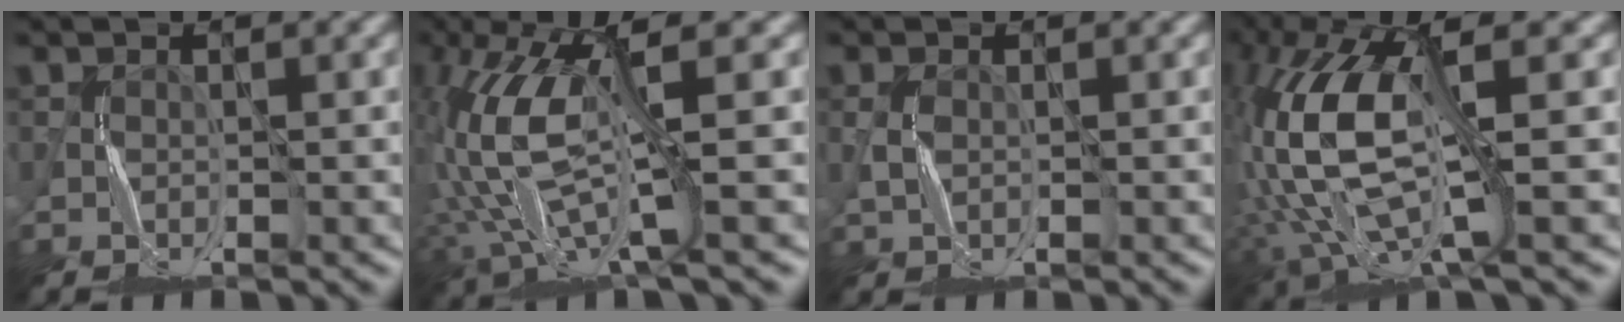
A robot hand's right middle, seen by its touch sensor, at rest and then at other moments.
{"total": 9.5, "force": [1.0, 2.9, 9.0], "torque": [-0.213, -0.002, 0.026]}
{"total": 0.8, "force": [-0.1, 0.5, 0.6], "torque": [-0.019, 0.000, 0.001]}
{"total": 11.5, "force": [0.5, 4.6, 10.6], "torque": [-0.247, -0.004, 0.014]}